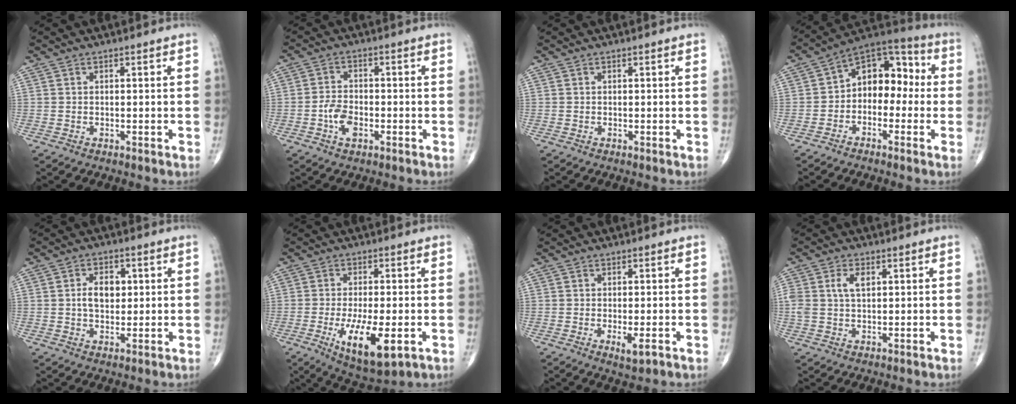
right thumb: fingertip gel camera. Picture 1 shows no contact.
{"total": 4.9, "force": [-1.8, 2.8, 3.6], "torque": [-0.064, 0.011, -0.036]}
{"total": 0.0}
{"total": 11.5, "force": [-0.5, 7.9, 8.3], "torque": [-0.078, 0.048, -0.031]}
{"total": 5.8, "force": [0.8, 3.8, 4.3], "torque": [-0.052, 0.001, 0.010]}
{"total": 12.1, "force": [-3.7, 4.2, 10.8], "torque": [-0.181, -0.015, -0.053]}
{"total": 3.0, "force": [-1.0, 0.8, 2.7], "torque": [-0.042, -0.007, -0.016]}
{"total": 4.4, "force": [1.3, 2.5, 3.4], "torque": [-0.072, 0.006, 0.026]}